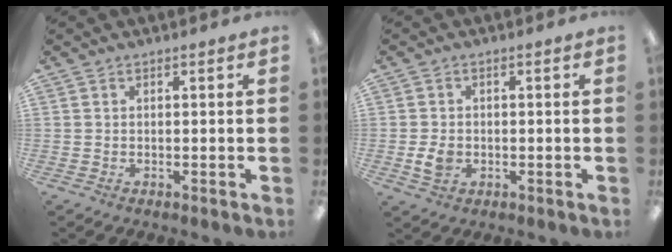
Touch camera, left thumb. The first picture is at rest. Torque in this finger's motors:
{"motor_torque": [-0.01, 0.02, 0.13, -0.12, 0.00]}